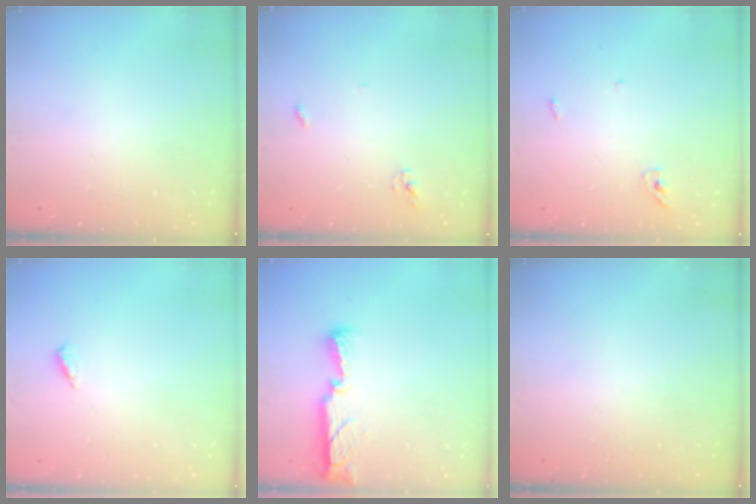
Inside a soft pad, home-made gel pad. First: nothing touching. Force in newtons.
{"total": 3.7, "press": 3.7, "slide": 0.1}
{"total": 3.7, "press": 3.6, "slide": 1.0}
{"total": 2.6, "press": 2.2, "slide": 1.3}
{"total": 11.7, "press": 10.4, "slide": 5.3}
{"total": 0.0}